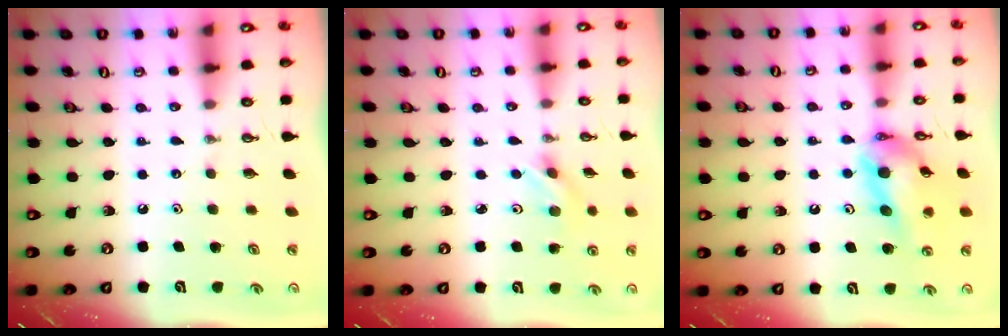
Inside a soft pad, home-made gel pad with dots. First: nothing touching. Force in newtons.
{"total": 2.9, "press": 2.8, "slide": 0.7}
{"total": 13.9, "press": 13.8, "slide": 1.2}